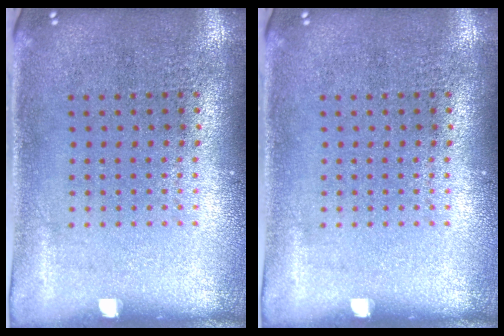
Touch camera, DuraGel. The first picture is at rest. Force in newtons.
{"total": 0.0}